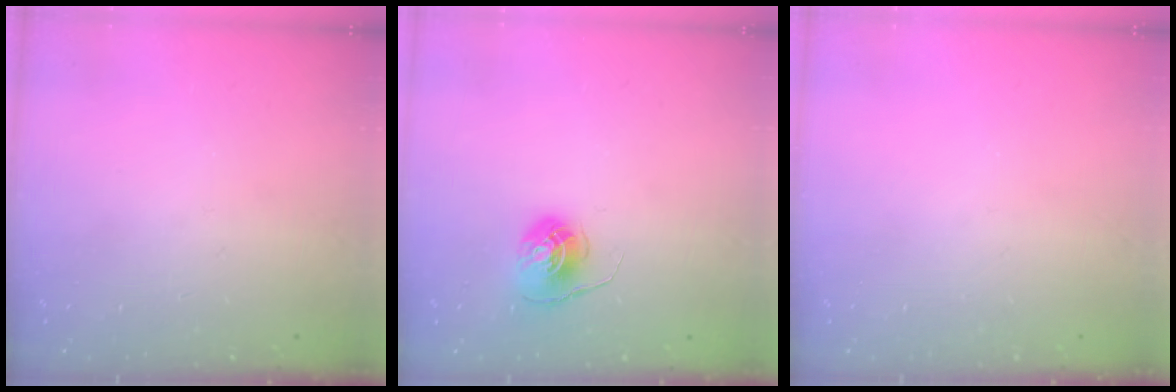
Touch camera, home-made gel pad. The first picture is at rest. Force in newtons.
{"total": 6.0, "press": 6.0, "slide": 0.4}
{"total": 0.0}